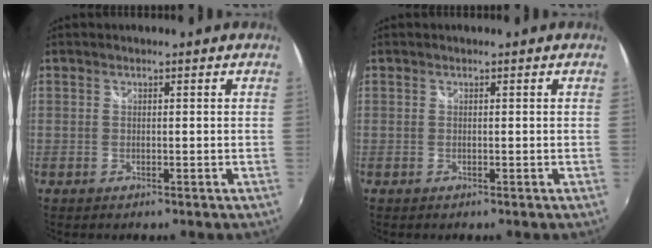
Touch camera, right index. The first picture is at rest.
{"total": 0.0}